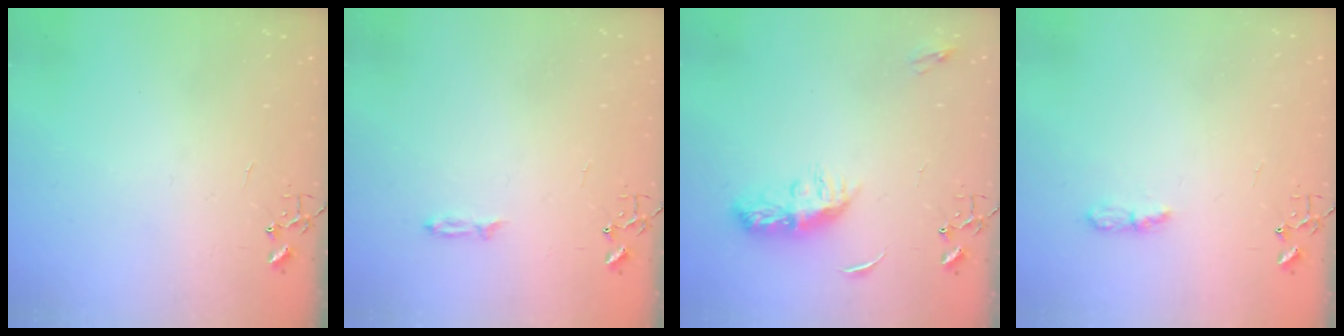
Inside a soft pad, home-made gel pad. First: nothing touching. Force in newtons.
{"total": 3.4, "press": 3.3, "slide": 0.5}
{"total": 8.3, "press": 8.3, "slide": 0.4}
{"total": 6.1, "press": 6.1, "slide": 0.5}